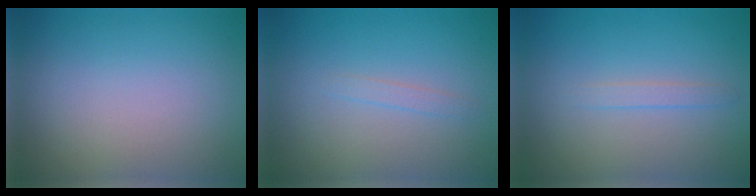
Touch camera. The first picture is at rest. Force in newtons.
{"total": 0.8, "press": 0.8, "slide": 0.0}
{"total": 1.1, "press": 1.0, "slide": 0.1}